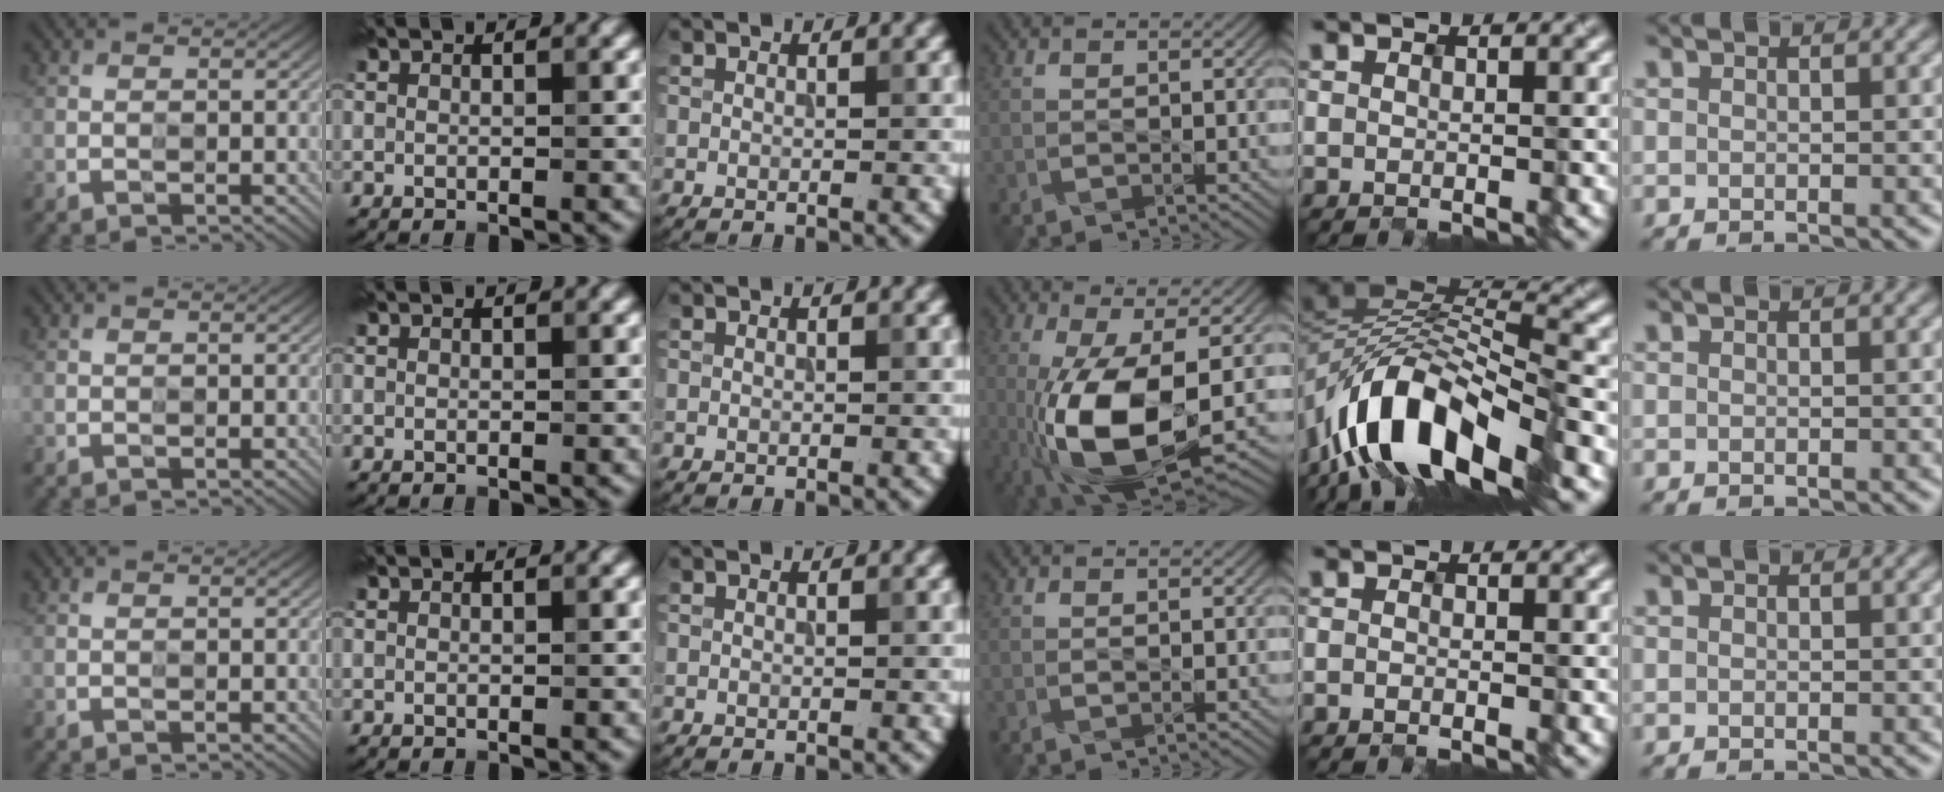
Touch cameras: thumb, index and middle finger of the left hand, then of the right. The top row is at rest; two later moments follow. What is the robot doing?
{"motion": "insert", "object": "pill capsule"}